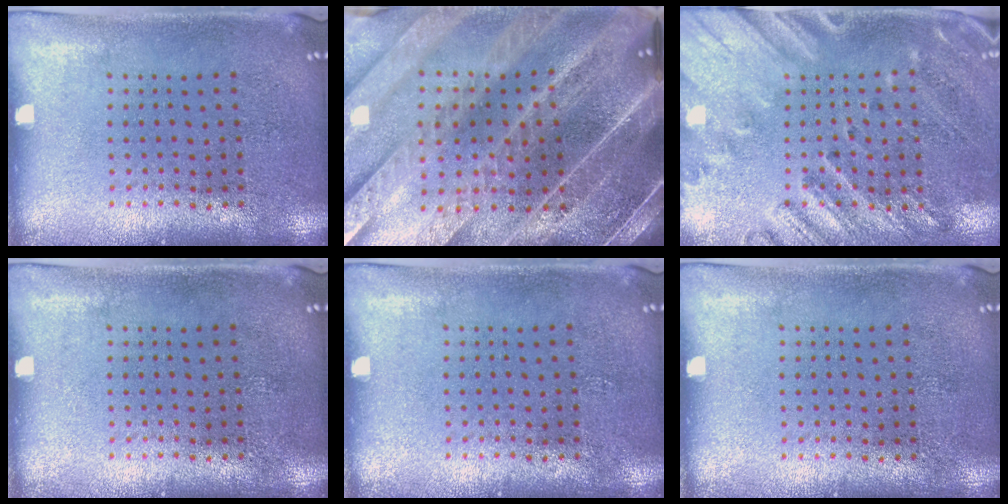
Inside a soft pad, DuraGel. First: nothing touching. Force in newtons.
{"total": 5.5, "press": 4.7, "slide": 2.9}
{"total": 2.4, "press": 2.0, "slide": 1.3}
{"total": 0.0}
{"total": 0.0}
{"total": 0.0}